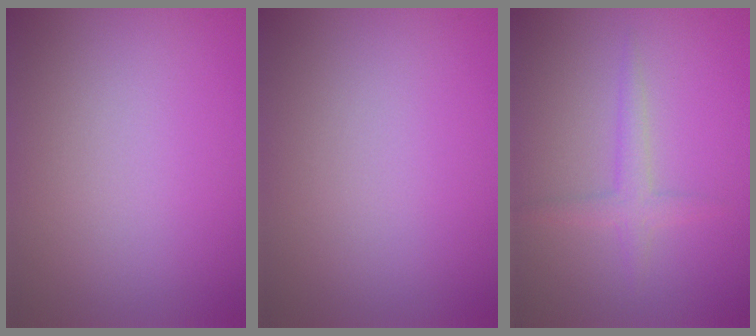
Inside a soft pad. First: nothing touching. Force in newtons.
{"total": 0.0}
{"total": 1.9, "press": 1.9, "slide": 0.1}